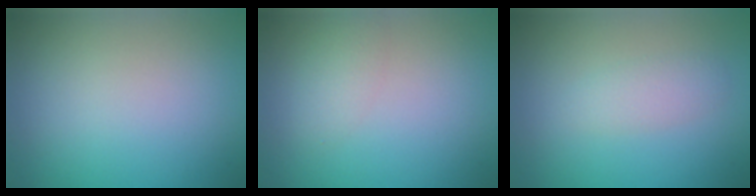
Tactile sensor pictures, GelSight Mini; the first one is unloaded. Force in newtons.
{"total": 1.6, "press": 1.6, "slide": 0.1}
{"total": 1.6, "press": 1.6, "slide": 0.1}